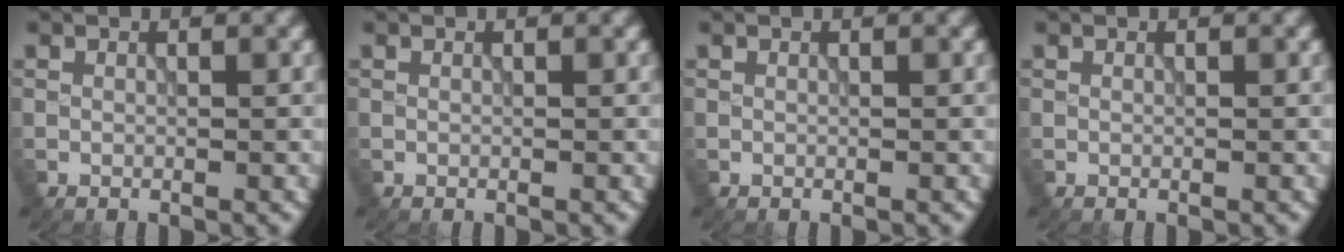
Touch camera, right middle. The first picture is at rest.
{"total": 0.0}
{"total": 0.0}
{"total": 0.0}